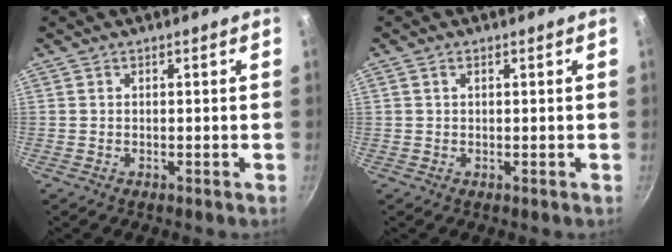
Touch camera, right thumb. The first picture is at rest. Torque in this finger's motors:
{"motor_torque": [-0.38, -0.30, -0.32, 0.18, 0.04]}